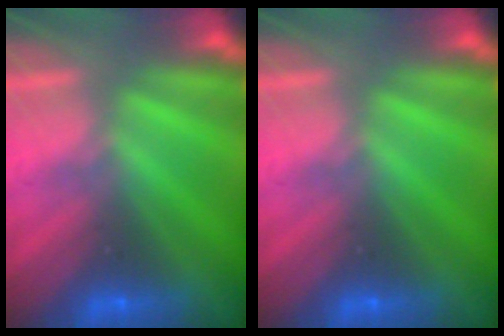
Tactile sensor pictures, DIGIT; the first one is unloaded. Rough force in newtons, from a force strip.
{"total": 0.0}